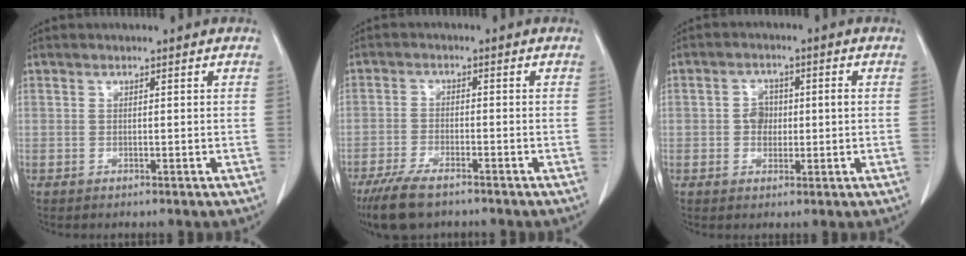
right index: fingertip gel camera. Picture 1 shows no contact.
{"total": 7.5, "force": [-5.7, 2.1, 4.4], "torque": [-0.084, -0.016, -0.099]}
{"total": 3.5, "force": [0.0, 2.7, 2.2], "torque": [-0.034, 0.010, 0.000]}